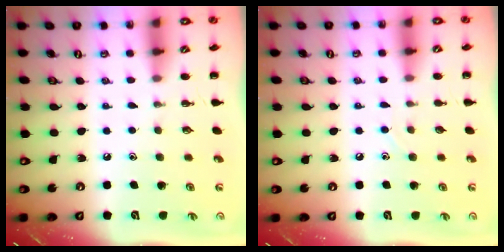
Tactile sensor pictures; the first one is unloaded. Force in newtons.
{"total": 2.0, "press": 2.0, "slide": 0.6}